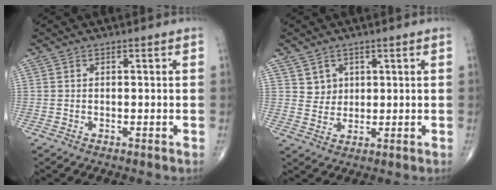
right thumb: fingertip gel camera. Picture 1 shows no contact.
{"total": 3.4, "force": [1.8, 2.9, 0.3], "torque": [0.015, -0.014, 0.035]}